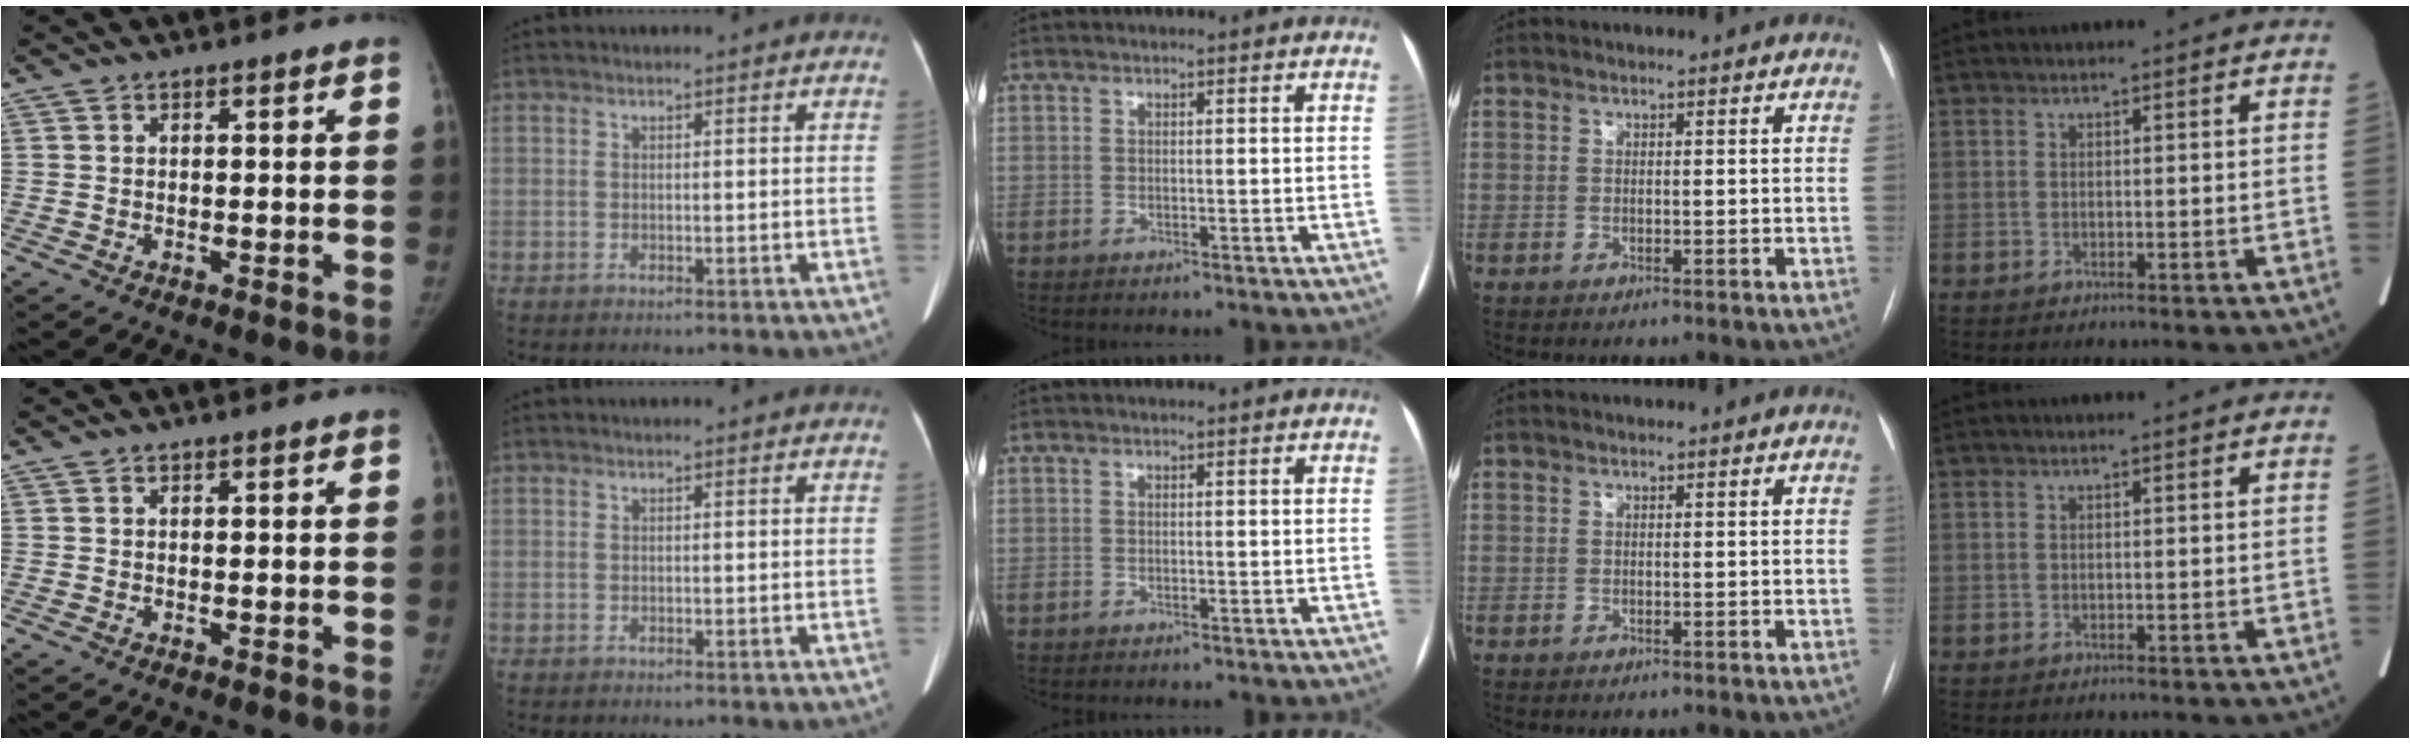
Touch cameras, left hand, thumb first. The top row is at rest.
{}